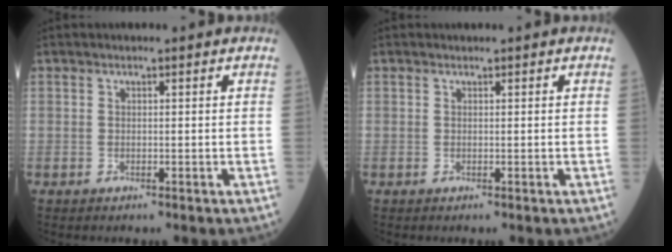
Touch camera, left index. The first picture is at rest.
{"total": 0.0}